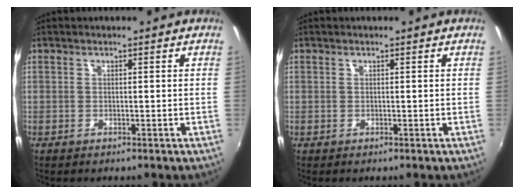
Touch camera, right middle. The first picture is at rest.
{"total": 0.0}